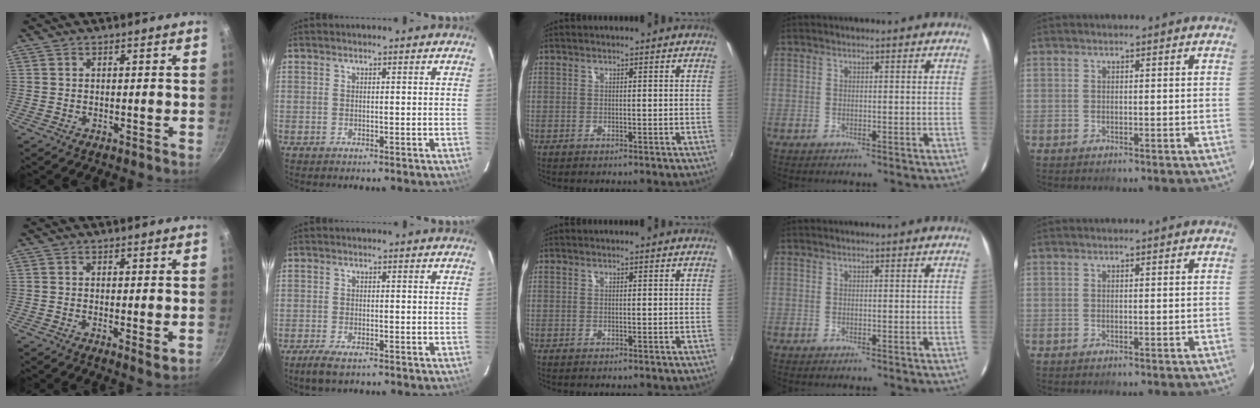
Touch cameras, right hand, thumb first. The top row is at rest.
{"thumb": {"total": 2.7, "force": [0.1, 0.8, 2.6], "torque": [-0.041, -0.011, 0.001]}, "index": {"total": 4.3, "force": [-3.1, 1.4, 2.7], "torque": [-0.069, -0.011, -0.056]}}